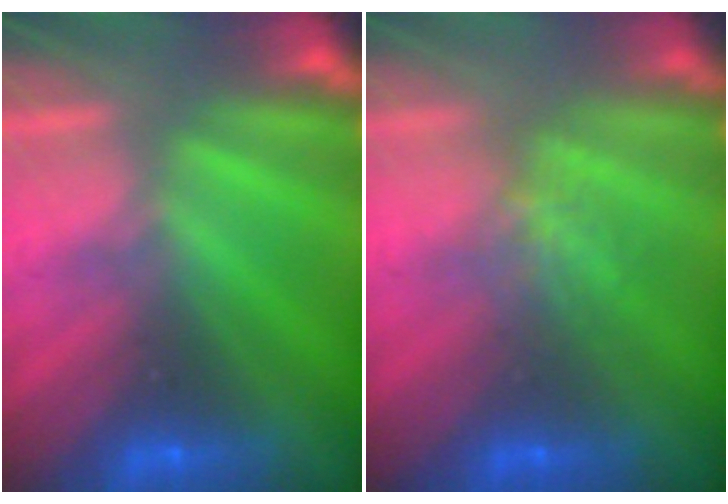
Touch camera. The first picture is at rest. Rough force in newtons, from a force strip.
{"total": 1.2}